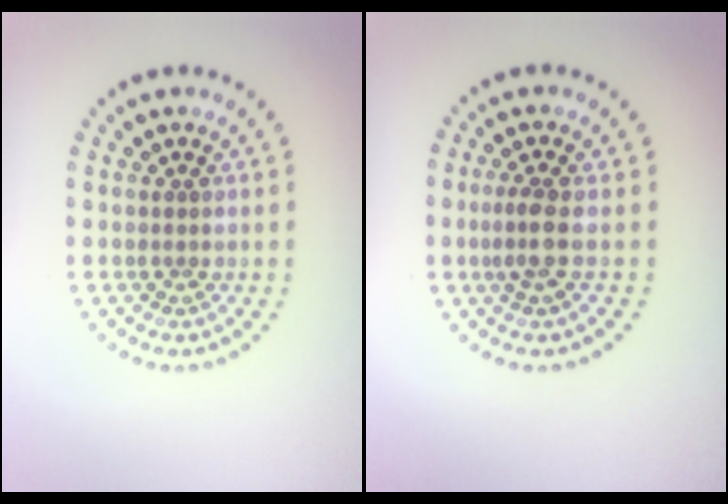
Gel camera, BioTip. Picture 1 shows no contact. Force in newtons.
{"total": 2.1, "press": 1.8, "slide": 1.1}